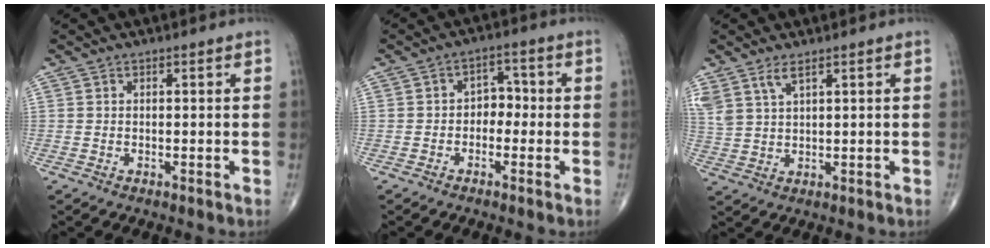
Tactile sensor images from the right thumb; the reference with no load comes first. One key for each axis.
{"total": 4.0, "fx": -0.9, "fy": 3.1, "fz": 2.4, "tx": -0.010, "ty": 0.021, "tz": -0.027}
{"total": 5.5, "fx": 3.6, "fy": 2.1, "fz": 3.6, "tx": -0.082, "ty": -0.008, "tz": 0.080}